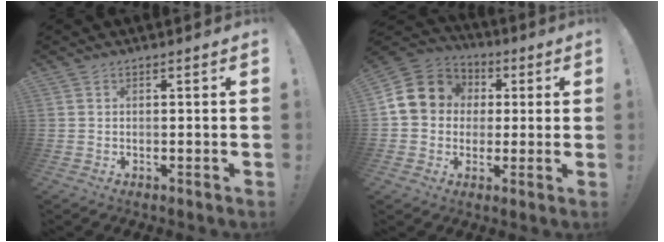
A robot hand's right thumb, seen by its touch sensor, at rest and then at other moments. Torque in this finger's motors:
{"motor_torque": [1.10, 1.01, 0.87, -0.16, 0.00]}